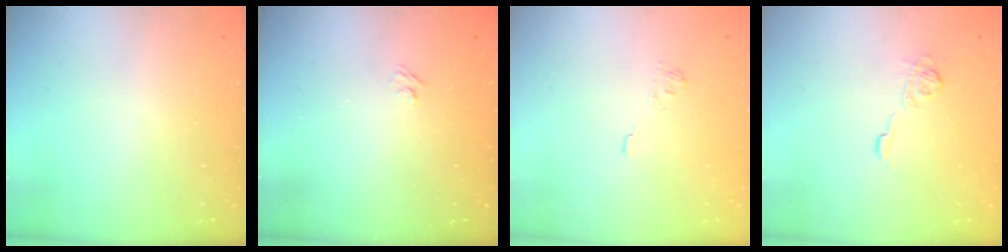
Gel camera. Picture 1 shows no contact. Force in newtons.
{"total": 2.2, "press": 2.0, "slide": 1.0}
{"total": 2.3, "press": 1.9, "slide": 1.4}
{"total": 6.2, "press": 6.2, "slide": 0.9}